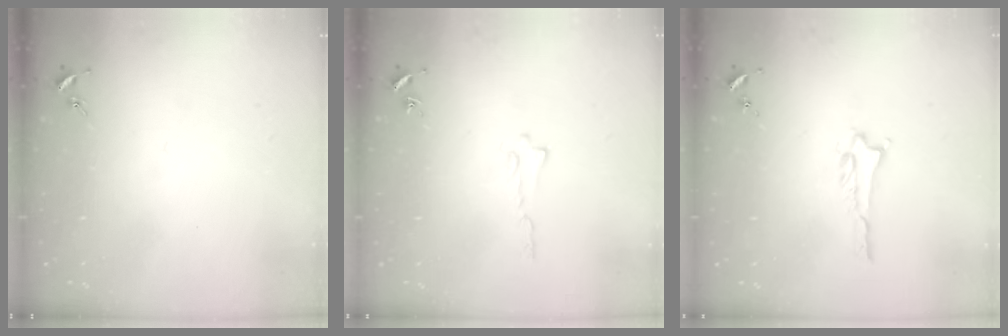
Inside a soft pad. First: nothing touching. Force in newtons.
{"total": 0.0}
{"total": 1.0, "press": 1.0, "slide": 0.2}